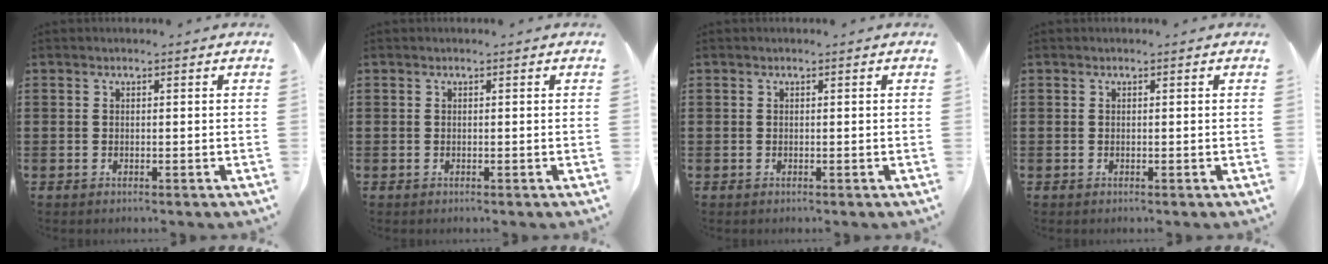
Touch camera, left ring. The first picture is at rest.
{"total": 0.0}
{"total": 0.0}
{"total": 0.0}